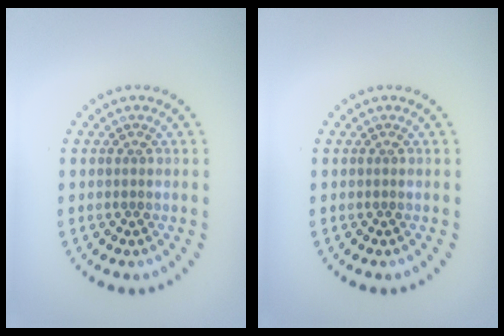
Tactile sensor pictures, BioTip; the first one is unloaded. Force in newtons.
{"total": 0.0}